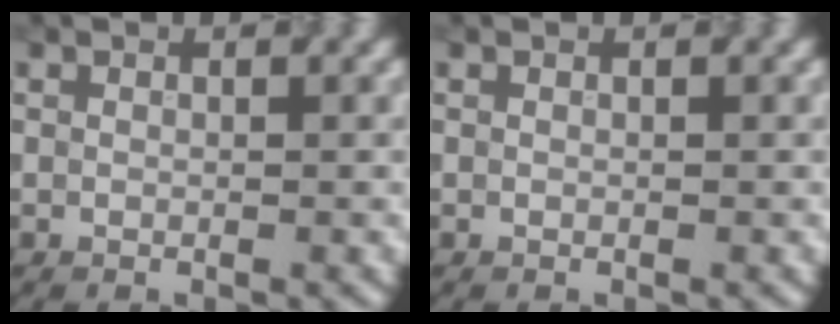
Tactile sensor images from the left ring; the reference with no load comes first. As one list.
[{"total": 0.0}]